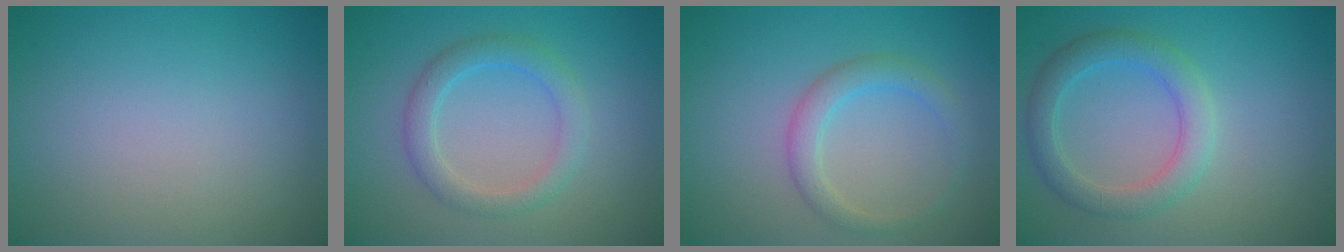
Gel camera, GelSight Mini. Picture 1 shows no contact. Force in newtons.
{"total": 2.9, "press": 2.9, "slide": 0.2}
{"total": 2.5, "press": 2.5, "slide": 0.0}
{"total": 3.6, "press": 3.6, "slide": 0.2}